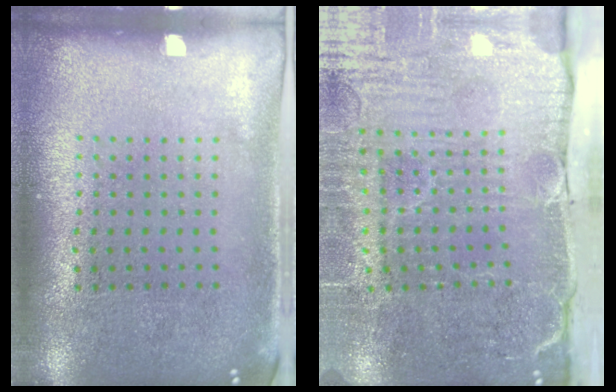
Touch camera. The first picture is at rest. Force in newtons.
{"total": 5.2, "press": 4.4, "slide": 2.7}